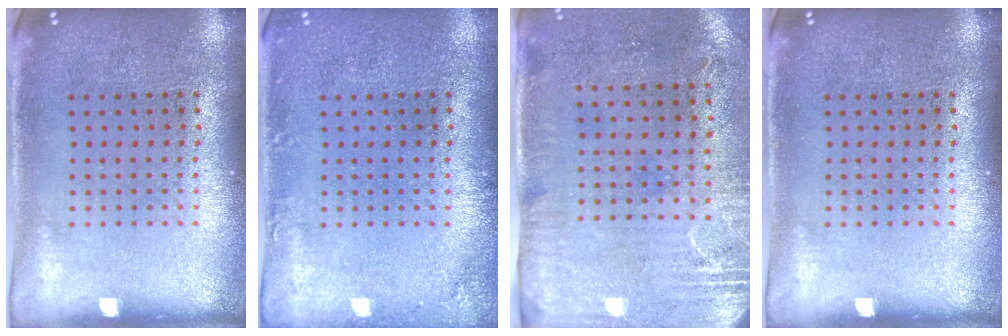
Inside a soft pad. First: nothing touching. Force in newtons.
{"total": 1.1, "press": 1.1, "slide": 0.1}
{"total": 2.9, "press": 2.4, "slide": 1.7}
{"total": 0.0}